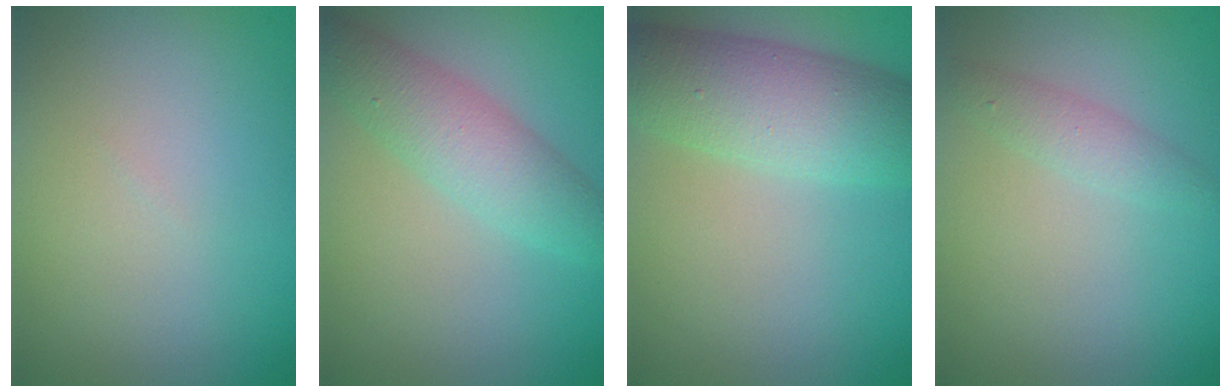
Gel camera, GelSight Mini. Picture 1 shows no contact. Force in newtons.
{"total": 4.2, "press": 4.2, "slide": 0.1}
{"total": 7.0, "press": 7.0, "slide": 0.2}
{"total": 1.6, "press": 1.6, "slide": 0.1}